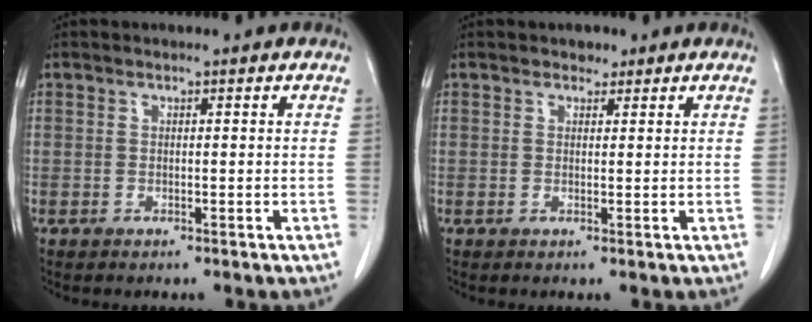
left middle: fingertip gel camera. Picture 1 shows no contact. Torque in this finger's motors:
{"motor_torque": [0.10, -0.07, -0.07, 0.00]}